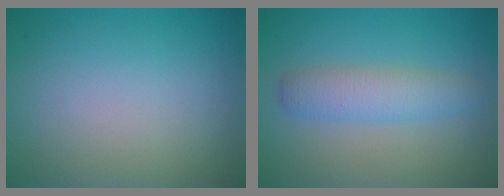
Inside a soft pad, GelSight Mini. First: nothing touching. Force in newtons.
{"total": 3.2, "press": 3.2, "slide": 0.1}